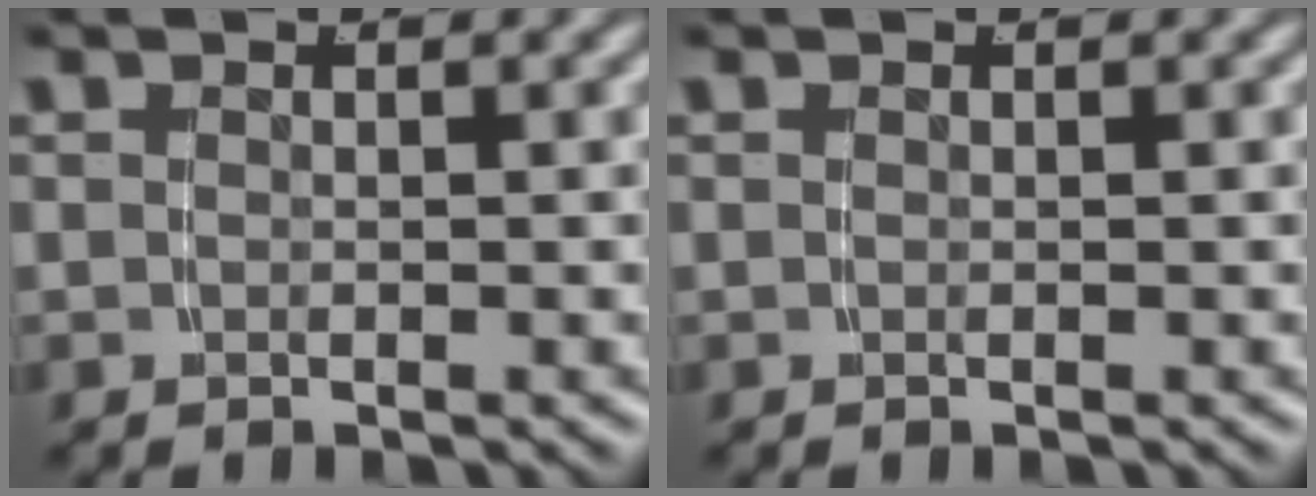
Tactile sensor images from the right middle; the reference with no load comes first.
{"total": 0.0}